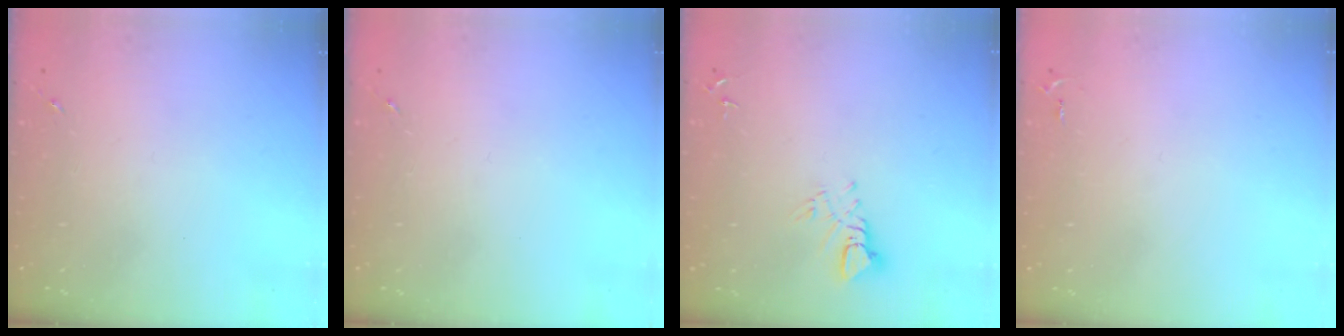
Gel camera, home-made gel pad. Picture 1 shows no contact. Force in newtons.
{"total": 0.0}
{"total": 5.6, "press": 5.6, "slide": 0.6}
{"total": 2.6, "press": 2.6, "slide": 0.4}